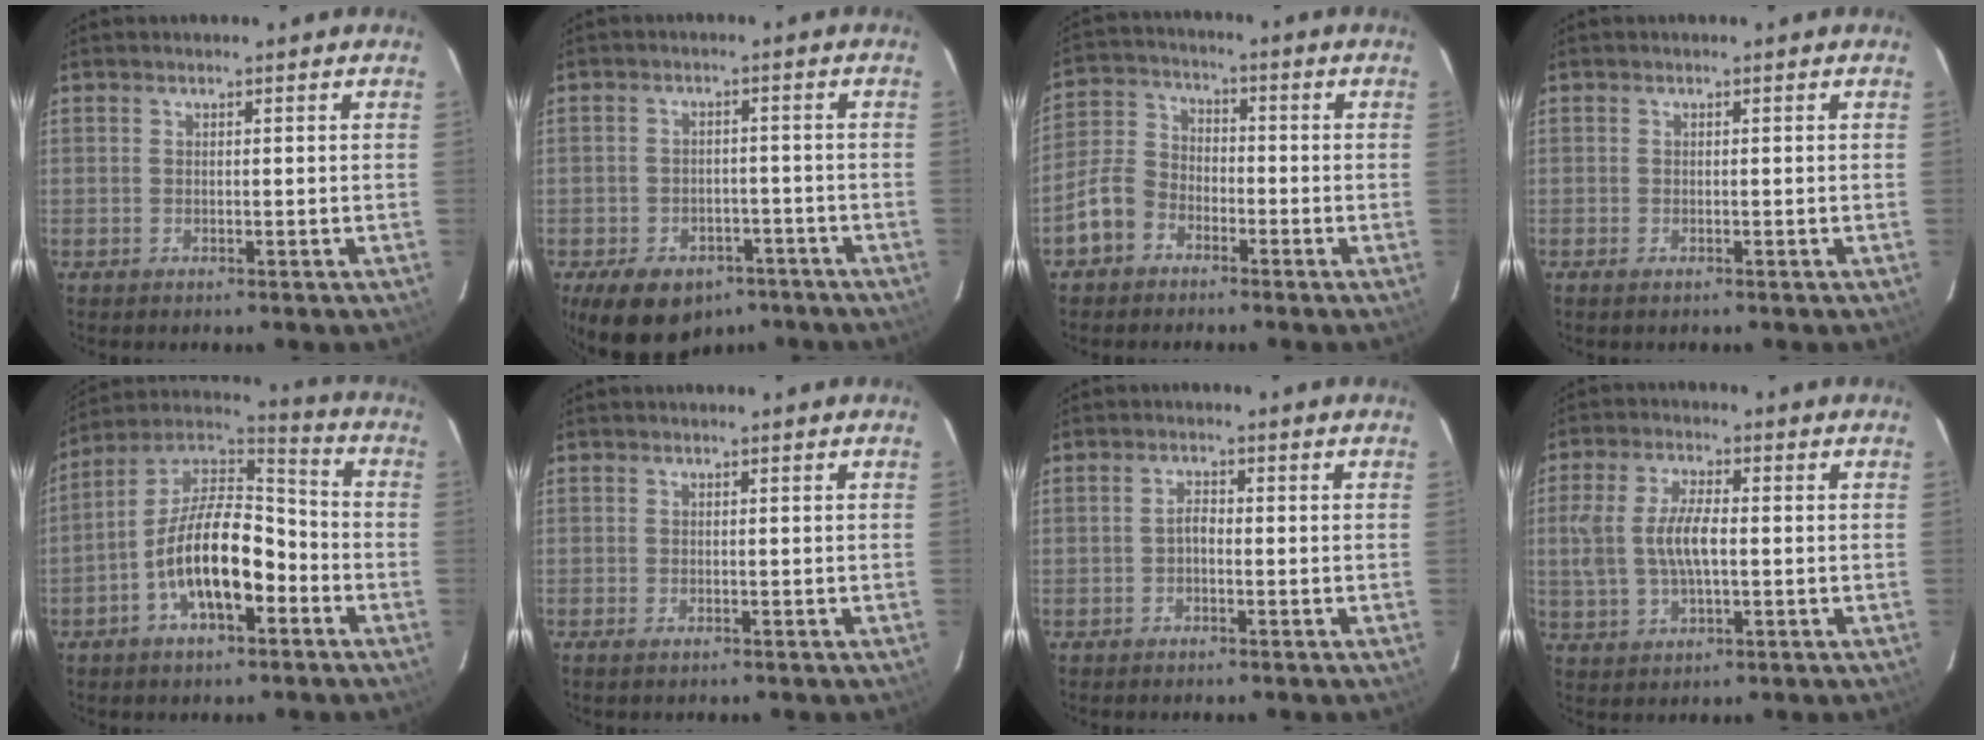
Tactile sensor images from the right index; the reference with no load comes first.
{"total": 13.8, "force": [-8.7, 8.8, 6.1], "torque": [-0.143, 0.012, -0.111]}
{"total": 9.1, "force": [-5.6, 6.2, 3.5], "torque": [-0.084, 0.034, -0.119]}
{"total": 0.8, "force": [-0.5, 0.4, 0.5], "torque": [-0.009, -0.003, -0.010]}
{"total": 15.7, "force": [-5.7, 7.0, 12.9], "torque": [-0.240, 0.019, -0.102]}
{"total": 0.9, "force": [-0.6, 0.4, 0.6], "torque": [-0.011, -0.003, -0.012]}
{"total": 1.6, "force": [-0.7, 0.8, 1.1], "torque": [-0.023, 0.007, -0.014]}
{"total": 8.5, "force": [-0.1, 3.8, 7.6], "torque": [-0.156, 0.009, 0.003]}